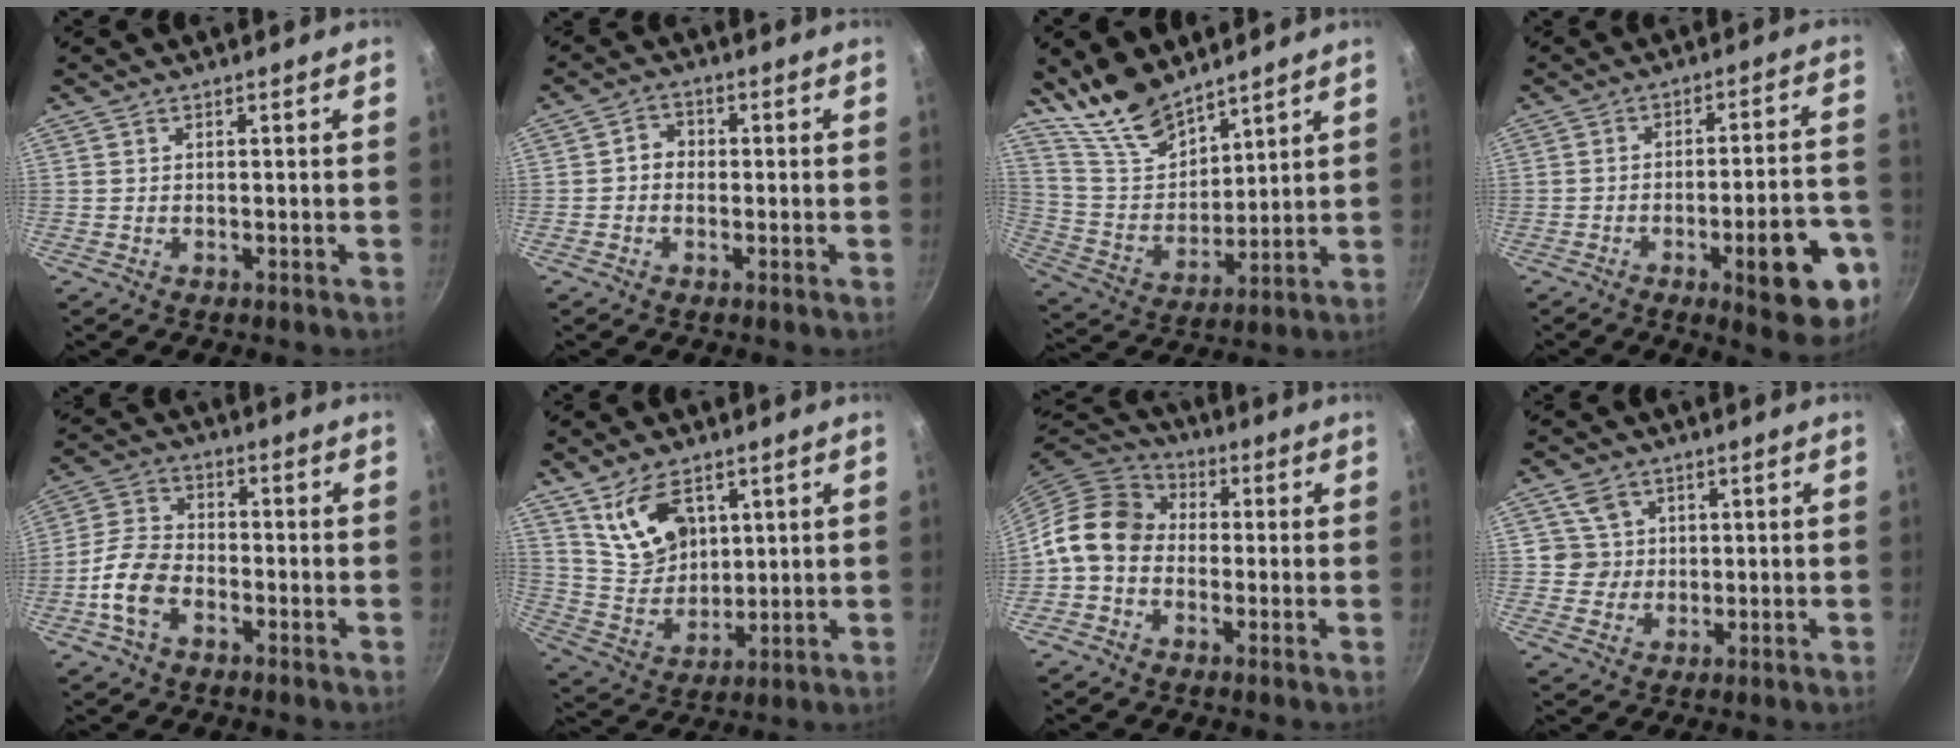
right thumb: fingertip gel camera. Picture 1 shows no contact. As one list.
[{"total": 3.2, "force": [-0.2, 2.8, 1.5], "torque": [-0.006, 0.010, -0.011]}, {"total": 13.2, "force": [10.8, 5.3, 5.4], "torque": [-0.075, -0.074, 0.219]}, {"total": 15.6, "force": [-6.9, 4.8, 13.2], "torque": [-0.135, 0.038, -0.086]}, {"total": 8.8, "force": [-3.6, 5.6, 5.8], "torque": [-0.105, 0.034, -0.078]}, {"total": 11.9, "force": [5.7, 7.4, 7.4], "torque": [-0.106, -0.034, 0.125]}, {"total": 10.6, "force": [-0.8, 8.7, 6.0], "torque": [-0.083, 0.032, -0.039]}, {"total": 4.9, "force": [1.6, 4.6, 0.6], "torque": [0.022, 0.001, 0.029]}]